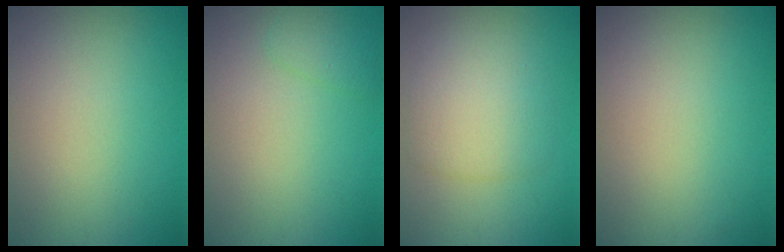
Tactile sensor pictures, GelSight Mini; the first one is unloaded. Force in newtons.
{"total": 1.3, "press": 1.3, "slide": 0.2}
{"total": 3.5, "press": 3.5, "slide": 0.2}
{"total": 0.0}